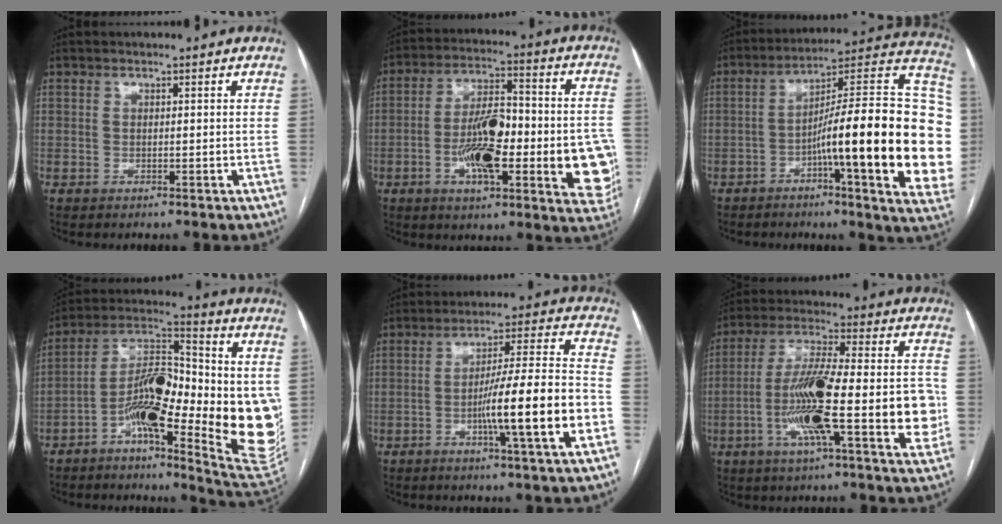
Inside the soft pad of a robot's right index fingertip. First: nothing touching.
{"total": 22.0, "force": [-4.4, 6.5, 20.6], "torque": [-0.229, 0.021, -0.051]}
{"total": 28.0, "force": [-3.8, 2.9, 27.6], "torque": [-0.295, 0.023, -0.061]}
{"total": 23.9, "force": [-3.5, 6.0, 22.9], "torque": [-0.303, 0.006, -0.051]}
{"total": 15.0, "force": [-4.4, -0.3, 14.3], "torque": [-0.231, 0.003, -0.072]}
{"total": 19.8, "force": [-4.3, 3.2, 19.1], "torque": [-0.290, 0.016, -0.065]}